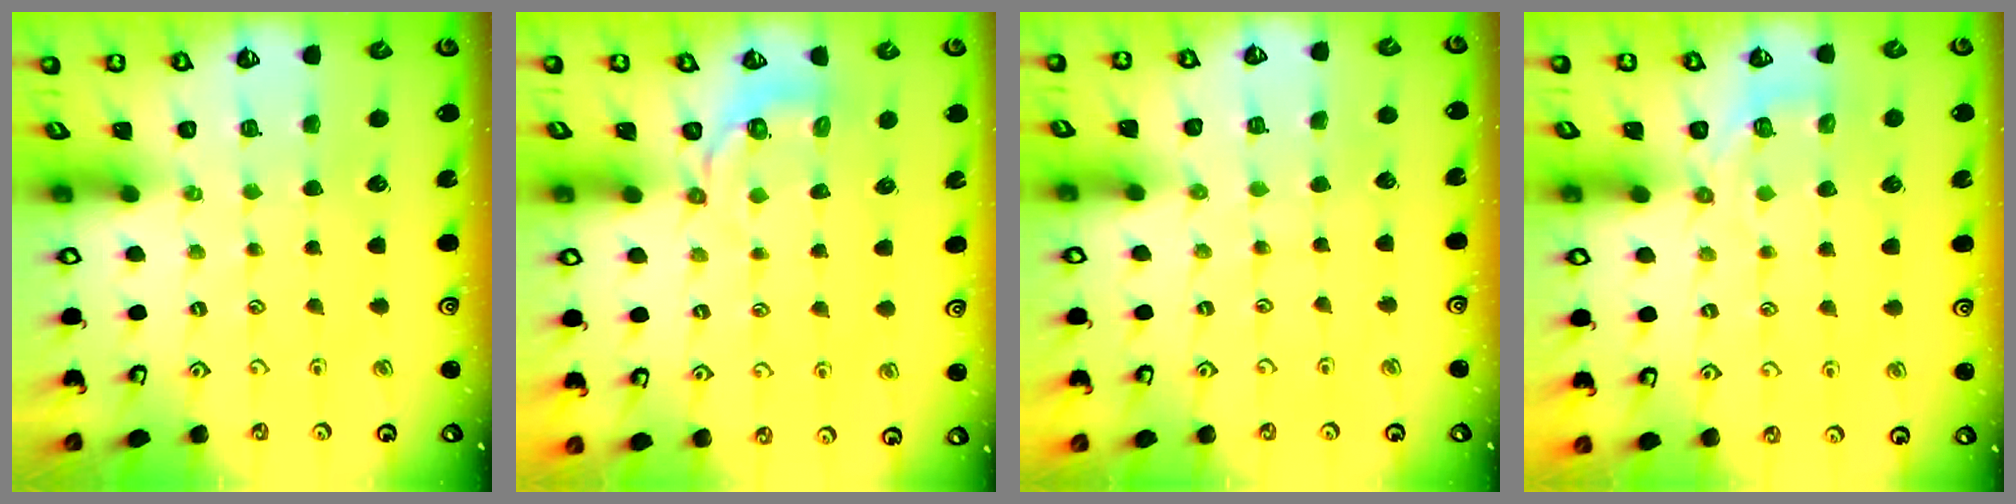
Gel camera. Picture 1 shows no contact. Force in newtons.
{"total": 3.5, "press": 2.4, "slide": 2.6}
{"total": 3.9, "press": 3.9, "slide": 0.4}
{"total": 4.8, "press": 4.3, "slide": 2.2}